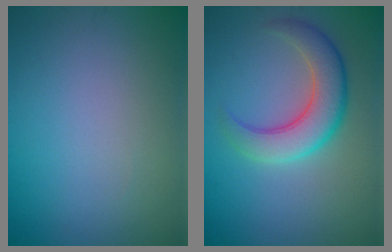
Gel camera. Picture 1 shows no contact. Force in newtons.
{"total": 5.6, "press": 5.6, "slide": 0.4}